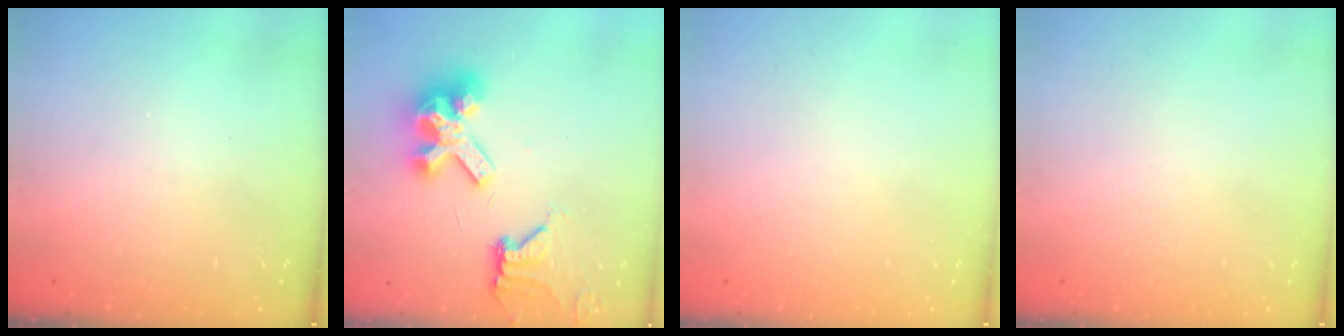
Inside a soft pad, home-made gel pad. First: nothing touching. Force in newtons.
{"total": 15.6, "press": 15.4, "slide": 2.1}
{"total": 0.0}
{"total": 0.0}